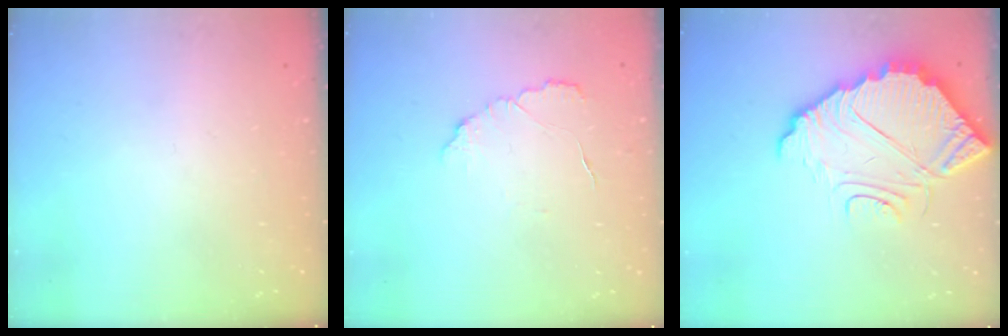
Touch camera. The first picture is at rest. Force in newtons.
{"total": 4.5, "press": 4.5, "slide": 0.4}
{"total": 10.3, "press": 10.2, "slide": 0.7}